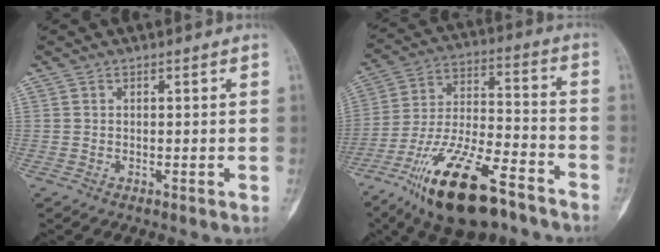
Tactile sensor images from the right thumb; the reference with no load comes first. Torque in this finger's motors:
{"motor_torque": [1.02, -0.03, 1.60, -1.16, 0.11]}